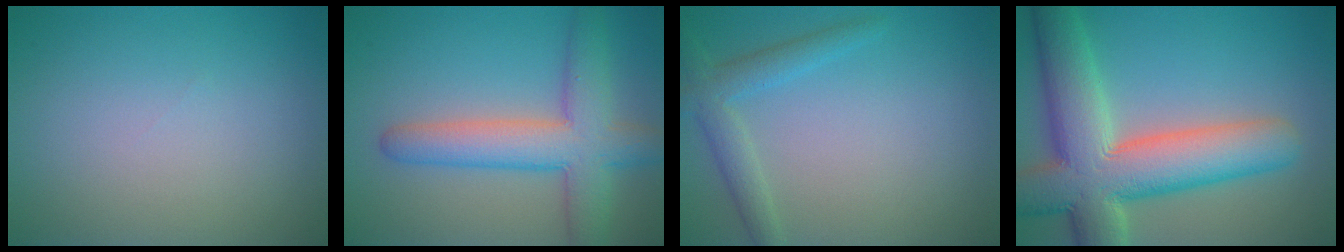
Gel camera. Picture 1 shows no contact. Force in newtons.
{"total": 6.7, "press": 6.7, "slide": 0.3}
{"total": 2.7, "press": 2.7, "slide": 0.1}
{"total": 11.8, "press": 11.8, "slide": 1.0}